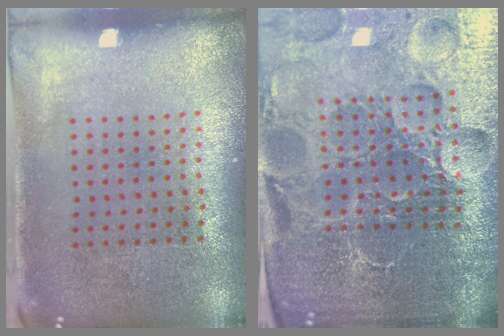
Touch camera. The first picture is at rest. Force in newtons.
{"total": 6.1, "press": 5.6, "slide": 2.4}